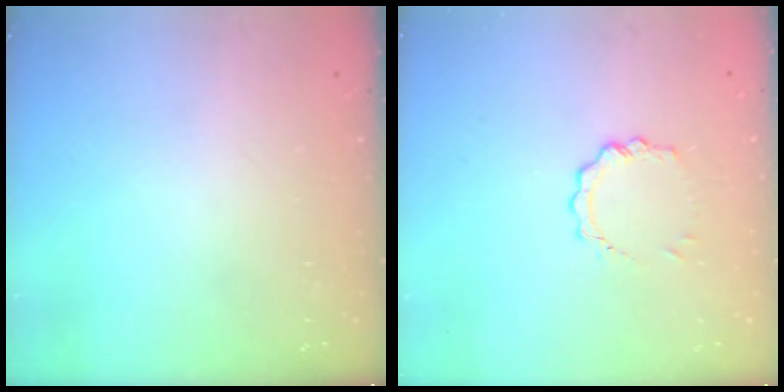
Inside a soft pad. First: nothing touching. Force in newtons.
{"total": 4.0, "press": 3.9, "slide": 0.4}